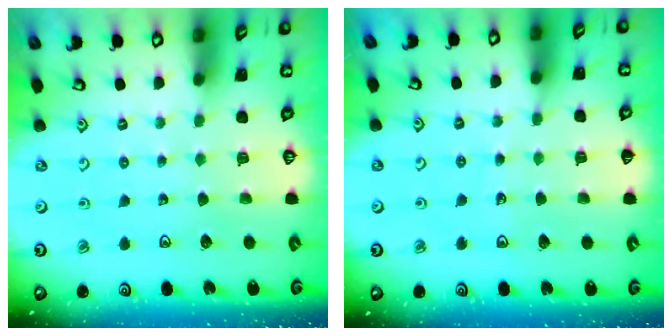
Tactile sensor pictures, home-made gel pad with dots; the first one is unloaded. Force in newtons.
{"total": 3.0, "press": 3.0, "slide": 0.3}